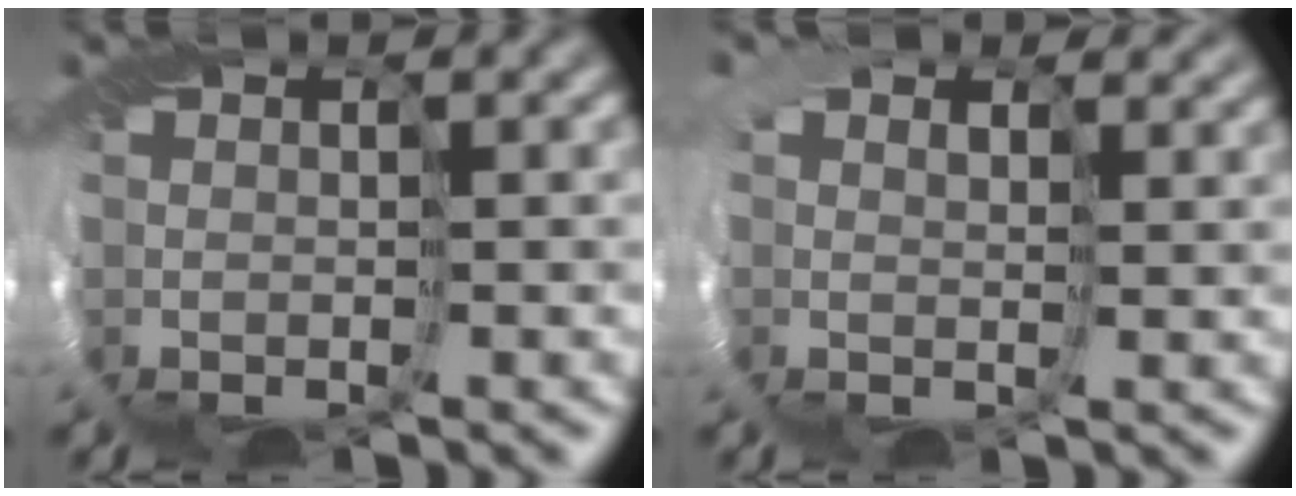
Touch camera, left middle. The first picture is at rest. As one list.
[{"total": 4.6, "force": [3.3, 2.8, 1.6], "torque": [-0.060, 0.018, 0.046]}]